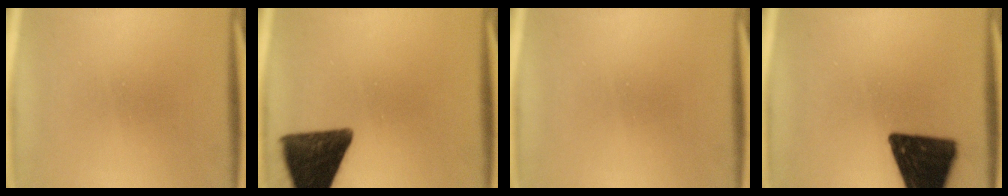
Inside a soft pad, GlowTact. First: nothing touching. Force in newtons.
{"total": 13.4}
{"total": 0.0}
{"total": 19.5}